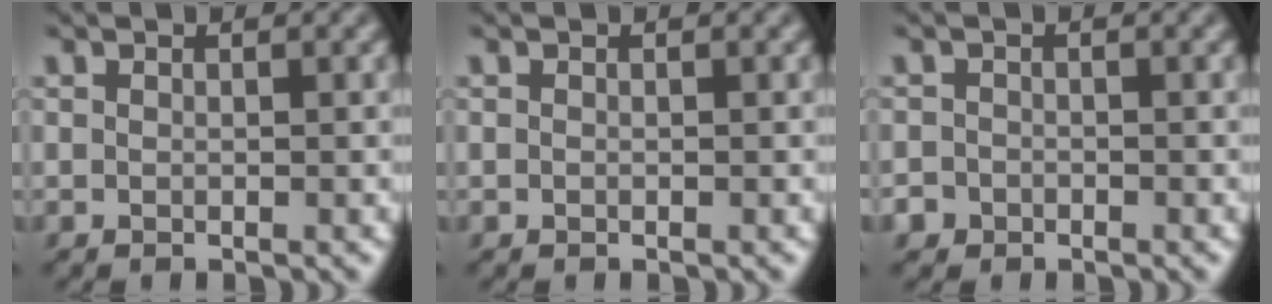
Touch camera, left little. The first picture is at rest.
{"total": 0.0}
{"total": 2.3, "force": [-1.4, 1.9, 0.2], "torque": [0.007, 0.000, -0.026]}